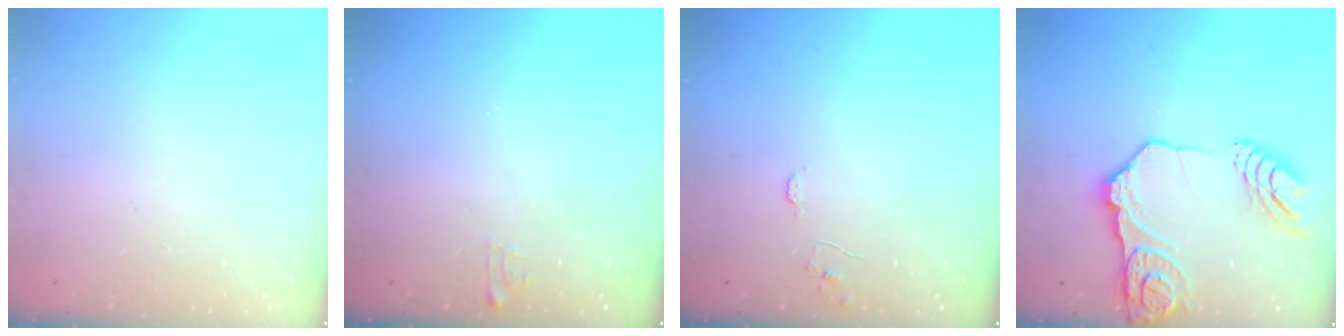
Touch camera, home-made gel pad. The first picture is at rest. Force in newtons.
{"total": 4.2, "press": 4.2, "slide": 0.4}
{"total": 6.3, "press": 6.3, "slide": 0.5}
{"total": 17.0, "press": 16.9, "slide": 1.8}